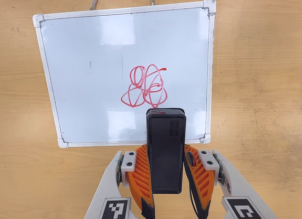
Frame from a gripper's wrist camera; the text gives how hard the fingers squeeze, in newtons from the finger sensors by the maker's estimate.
{"total": 4.6, "left": 3.3, "right": 5.8}